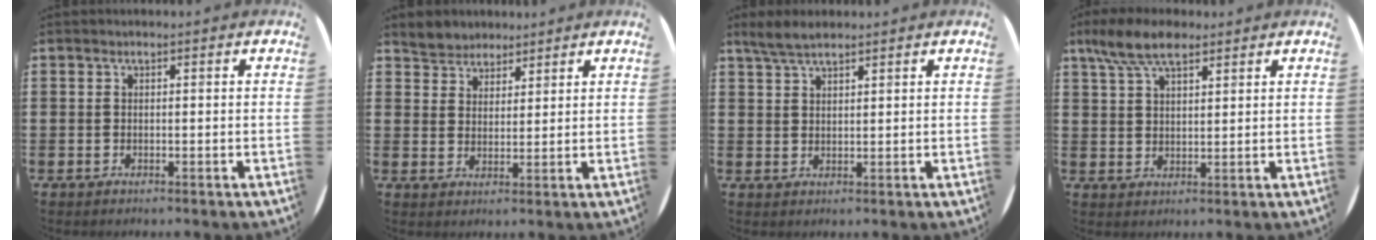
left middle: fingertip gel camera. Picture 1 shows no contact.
{"total": 3.6, "force": [3.3, 1.3, -0.7], "torque": [0.000, -0.002, 0.064]}
{"total": 3.4, "force": [2.8, 0.8, 1.7], "torque": [-0.039, 0.003, 0.053]}
{"total": 6.9, "force": [5.1, 2.8, 3.8], "torque": [-0.085, 0.000, 0.094]}